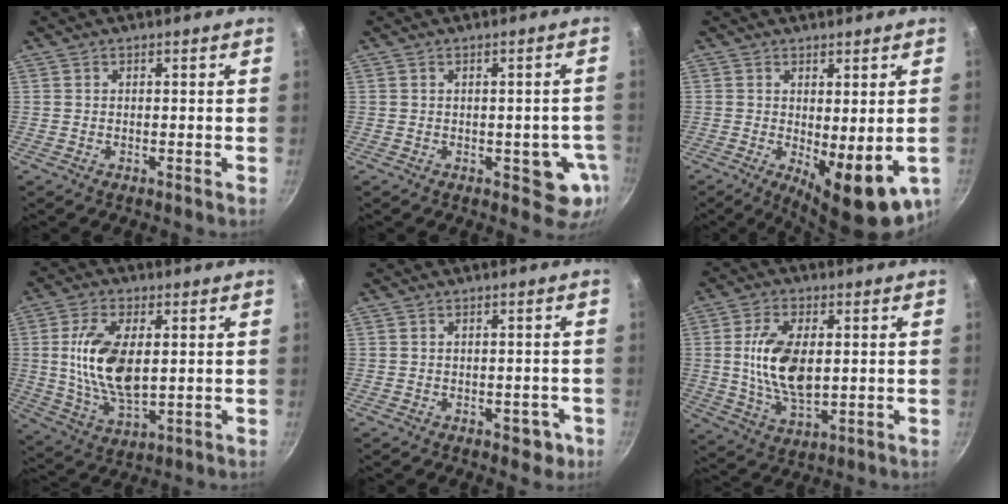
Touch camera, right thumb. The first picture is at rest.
{"total": 6.9, "force": [-1.8, 3.5, 5.6], "torque": [-0.025, 0.006, -0.022]}
{"total": 13.2, "force": [-2.7, 4.4, 12.1], "torque": [-0.145, -0.018, -0.021]}
{"total": 13.9, "force": [1.7, 7.1, 11.9], "torque": [-0.220, -0.007, 0.038]}
{"total": 3.6, "force": [-1.6, 2.3, 2.3], "torque": [-0.003, 0.016, -0.006]}
{"total": 12.8, "force": [1.2, 6.8, 10.8], "torque": [-0.195, -0.004, 0.026]}